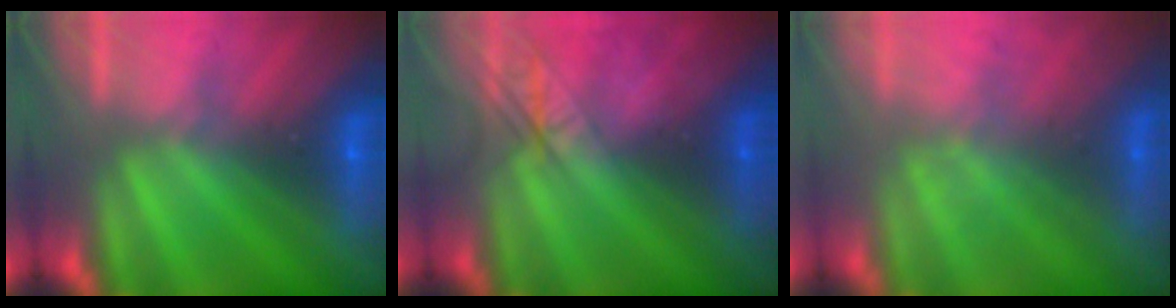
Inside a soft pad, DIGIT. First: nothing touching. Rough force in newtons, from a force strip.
{"total": 2.5}
{"total": 1.7}